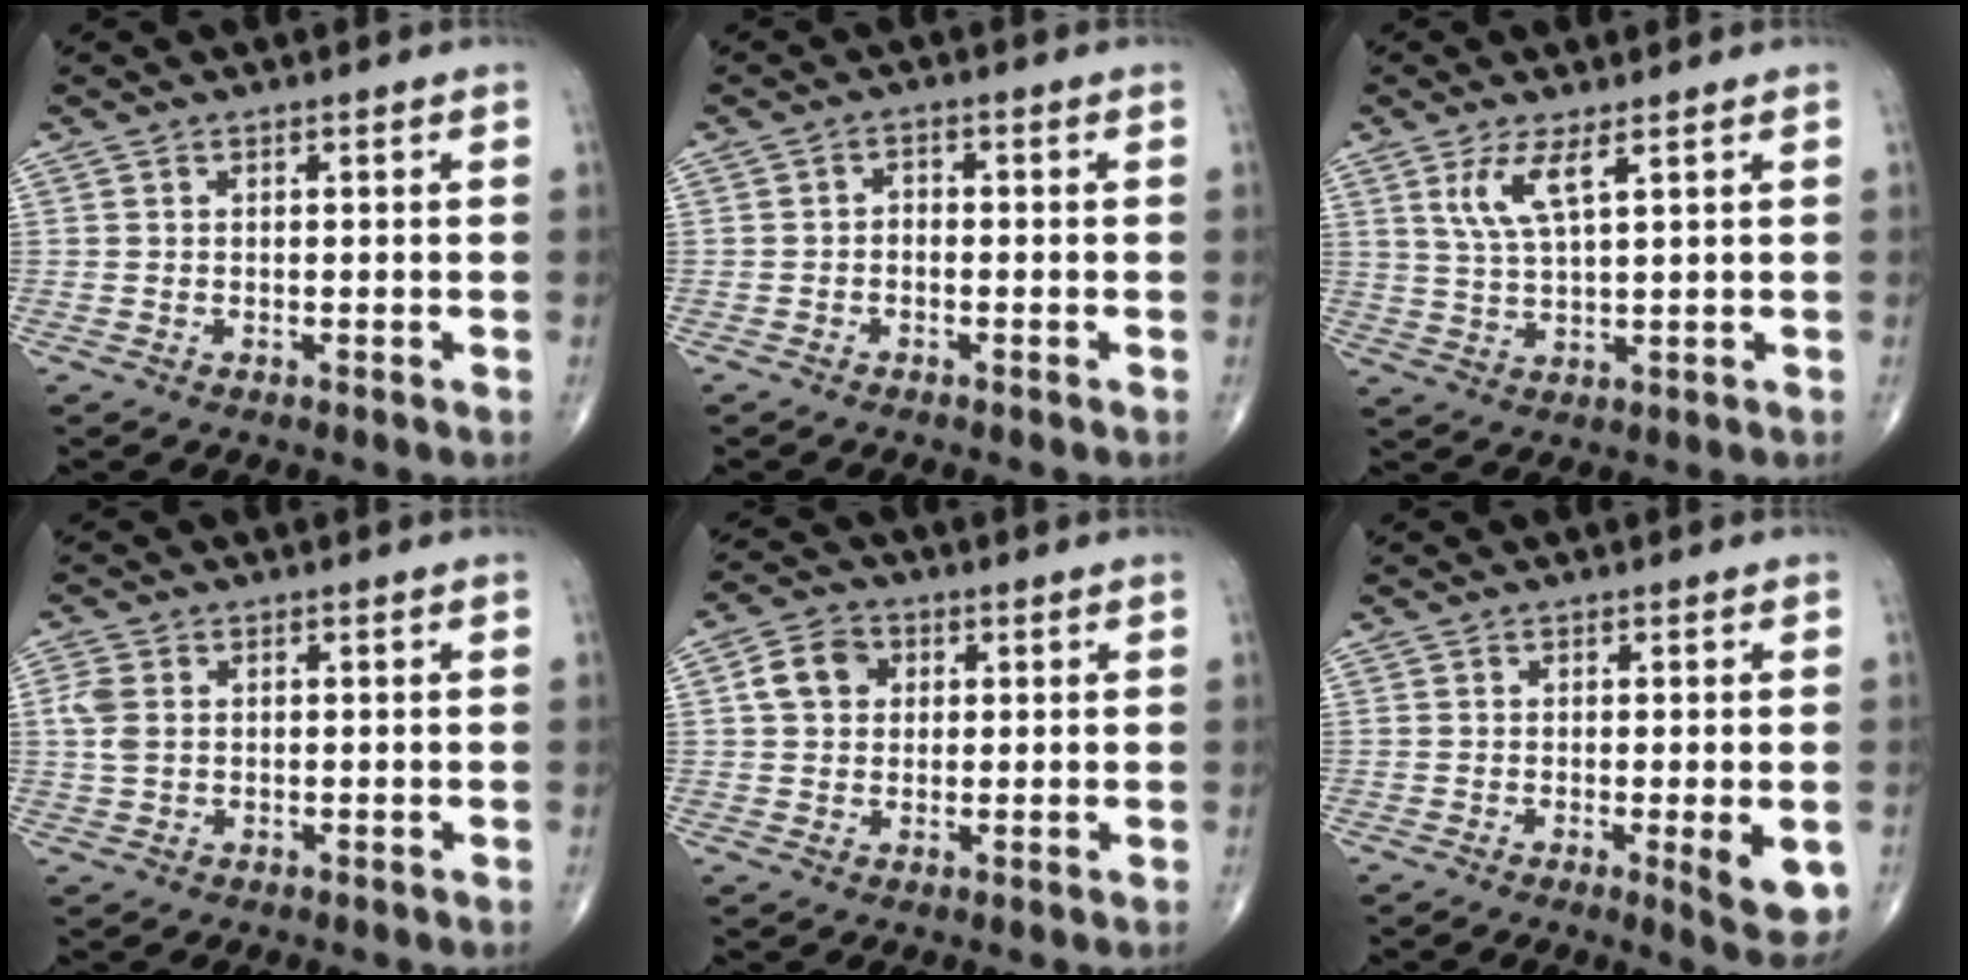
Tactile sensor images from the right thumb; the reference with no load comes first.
{"total": 1.4, "force": [-0.6, 1.0, 0.8], "torque": [-0.002, 0.006, -0.016]}
{"total": 6.0, "force": [3.0, 1.3, 5.0], "torque": [-0.107, -0.019, 0.069]}
{"total": 3.6, "force": [0.5, 2.5, 2.5], "torque": [-0.064, 0.003, 0.008]}
{"total": 6.4, "force": [1.5, 5.2, 3.4], "torque": [-0.048, 0.007, 0.021]}
{"total": 6.1, "force": [-1.2, 1.4, 5.9], "torque": [-0.080, -0.018, -0.016]}